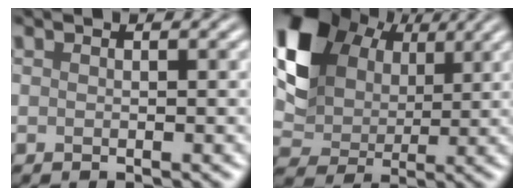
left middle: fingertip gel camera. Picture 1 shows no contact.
{"total": 9.0, "force": [3.6, 6.7, 4.7], "torque": [-0.102, 0.004, 0.065]}